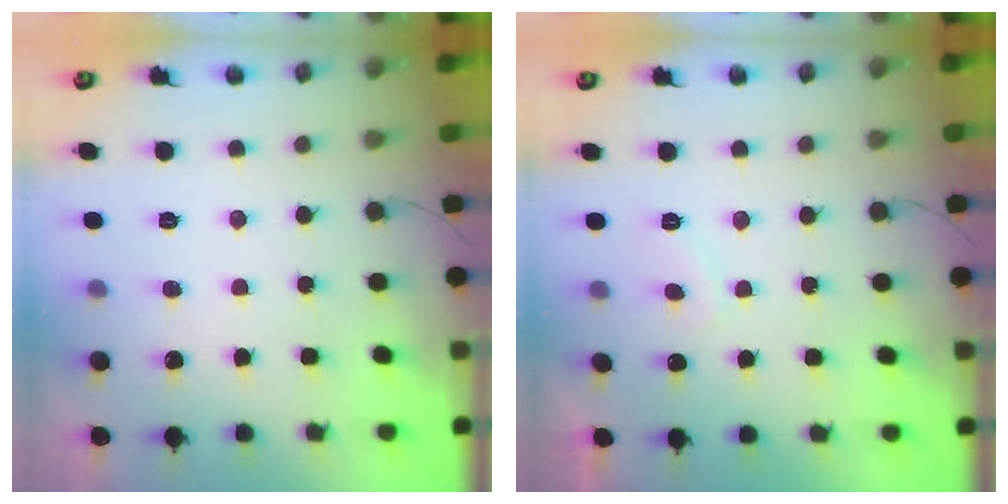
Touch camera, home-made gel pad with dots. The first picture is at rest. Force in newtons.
{"total": 1.8, "press": 1.6, "slide": 0.8}